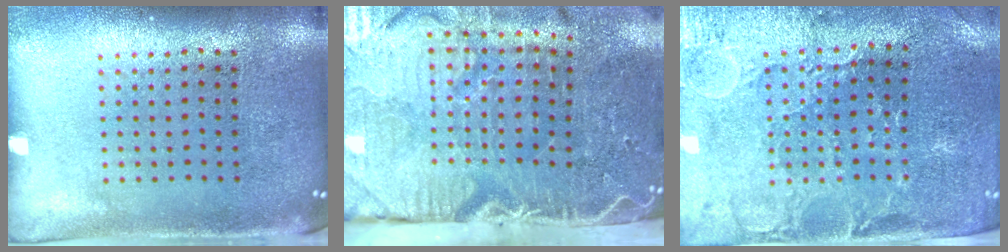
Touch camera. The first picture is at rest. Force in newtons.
{"total": 5.4, "press": 4.4, "slide": 3.1}
{"total": 1.1, "press": 1.0, "slide": 0.4}